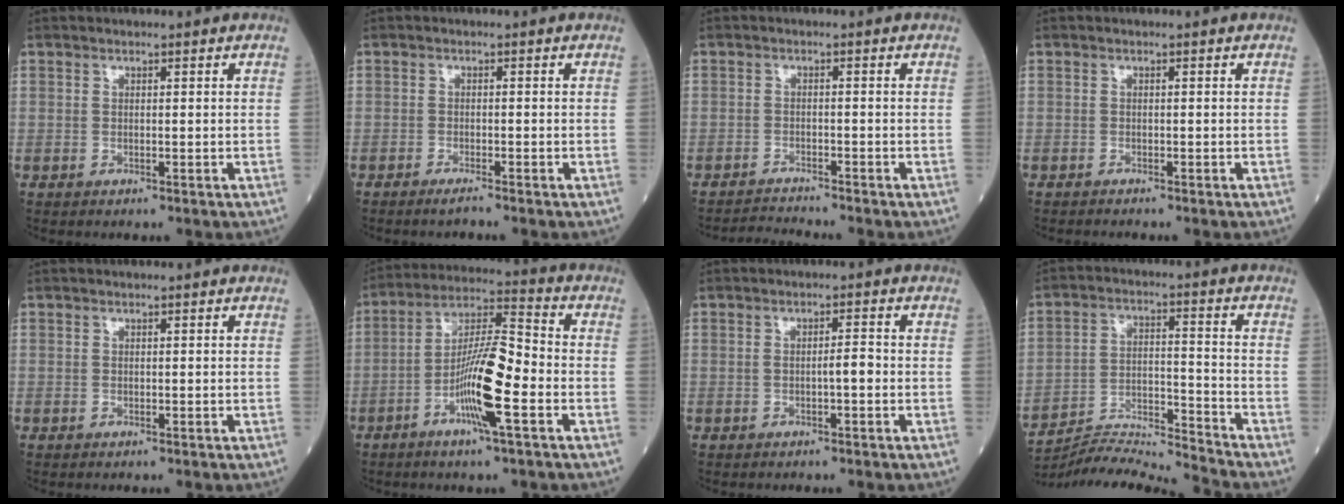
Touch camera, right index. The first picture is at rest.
{"total": 1.4, "force": [-1.3, -0.2, 0.6], "torque": [-0.013, -0.001, -0.025]}
{"total": 3.2, "force": [-2.9, -1.1, -0.3], "torque": [0.000, -0.020, -0.052]}
{"total": 1.2, "force": [-1.1, 0.0, 0.3], "torque": [-0.007, -0.002, -0.017]}
{"total": 0.0}
{"total": 11.8, "force": [-4.0, 0.9, 11.0], "torque": [-0.207, 0.004, -0.077]}
{"total": 2.0, "force": [-0.5, 0.2, 1.9], "torque": [-0.030, 0.004, -0.011]}
{"total": 12.2, "force": [-11.9, -2.8, 0.9], "torque": [-0.020, 0.018, -0.213]}